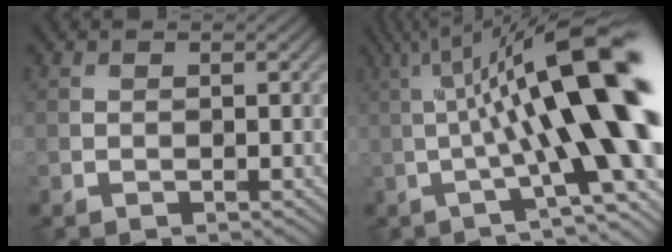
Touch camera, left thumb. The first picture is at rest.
{"total": 17.2, "force": [0.6, 3.4, 16.9], "torque": [-0.230, 0.028, 0.015]}